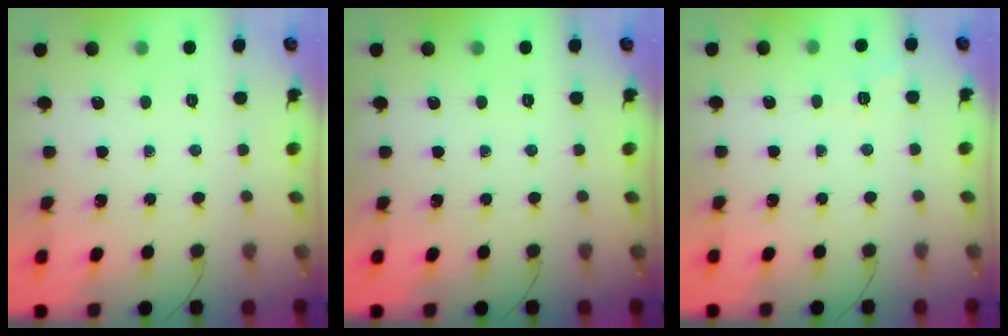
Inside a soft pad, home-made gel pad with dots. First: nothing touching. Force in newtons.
{"total": 0.0}
{"total": 2.0, "press": 1.3, "slide": 1.5}